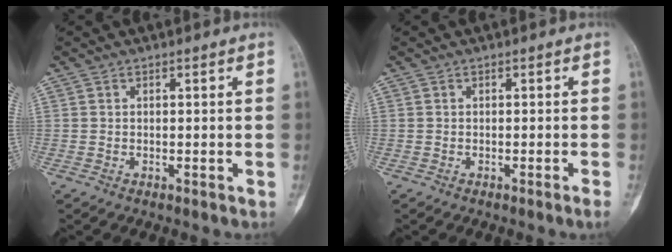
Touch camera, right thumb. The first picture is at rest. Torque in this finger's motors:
{"motor_torque": [0.47, 0.24, 0.29, -0.13, 0.09]}